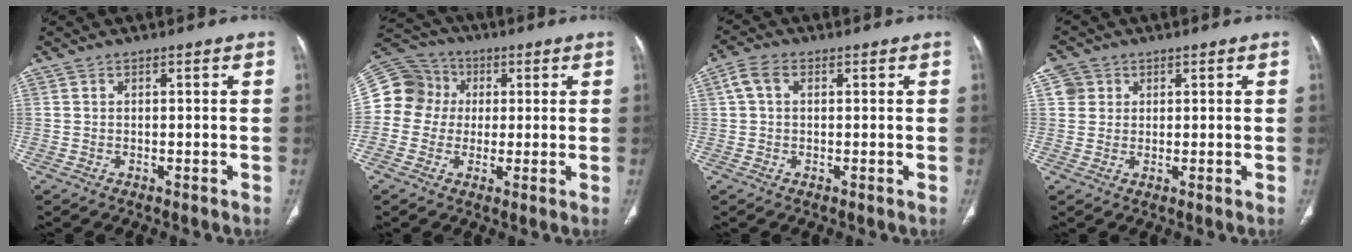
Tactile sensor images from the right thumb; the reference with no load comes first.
{"total": 13.1, "force": [1.2, 12.5, 3.9], "torque": [-0.068, 0.038, 0.020]}
{"total": 3.7, "force": [0.9, 2.4, 2.7], "torque": [-0.057, 0.014, 0.017]}
{"total": 3.5, "force": [1.3, 3.2, 0.5], "torque": [0.006, -0.002, 0.023]}